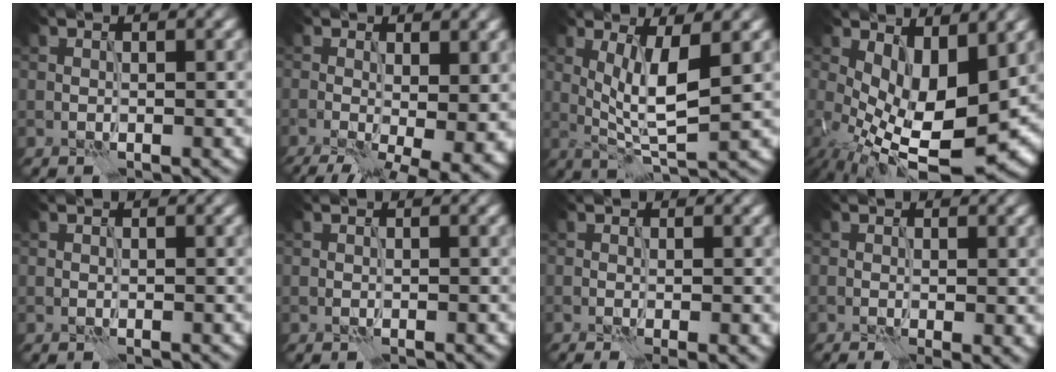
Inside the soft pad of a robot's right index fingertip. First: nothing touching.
{"total": 9.5, "force": [-1.9, 4.1, 8.3], "torque": [-0.100, -0.027, -0.011]}
{"total": 5.6, "force": [0.8, 1.3, 5.4], "torque": [-0.095, -0.012, 0.018]}
{"total": 11.2, "force": [-0.4, 4.9, 10.1], "torque": [-0.170, -0.024, 0.003]}
{"total": 0.0}
{"total": 0.0}
{"total": 1.2, "force": [-0.2, 0.0, 1.2], "torque": [-0.017, -0.002, -0.003]}
{"total": 1.6, "force": [0.1, 0.3, 1.6], "torque": [-0.024, -0.003, 0.002]}